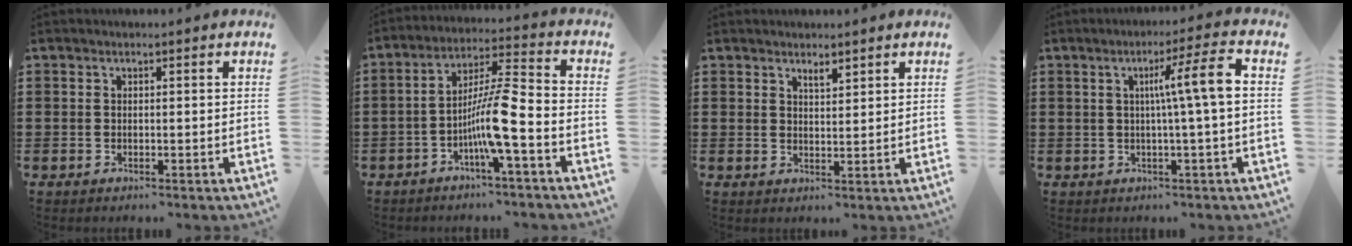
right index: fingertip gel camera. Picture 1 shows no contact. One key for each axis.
{"total": 8.9, "fx": -3.7, "fy": 0.3, "fz": 8.1, "tx": -0.159, "ty": -0.006, "tz": -0.073}
{"total": 1.8, "fx": 1.6, "fy": 0.4, "fz": 0.7, "tx": -0.015, "ty": 0.002, "tz": 0.029}
{"total": 7.2, "fx": 0.5, "fy": -0.5, "fz": 7.2, "tx": -0.124, "ty": -0.002, "tz": -0.004}